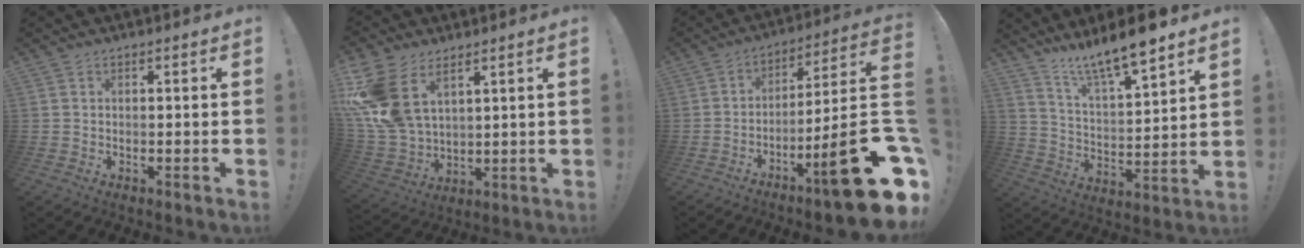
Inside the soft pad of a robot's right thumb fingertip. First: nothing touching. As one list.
[{"total": 15.0, "force": [6.9, 9.6, 9.1], "torque": [-0.204, -0.038, 0.133]}, {"total": 23.4, "force": [-9.4, 3.6, 21.2], "torque": [-0.287, 0.037, -0.146]}, {"total": 12.0, "force": [10.7, 0.8, 5.6], "torque": [-0.104, -0.085, 0.181]}]